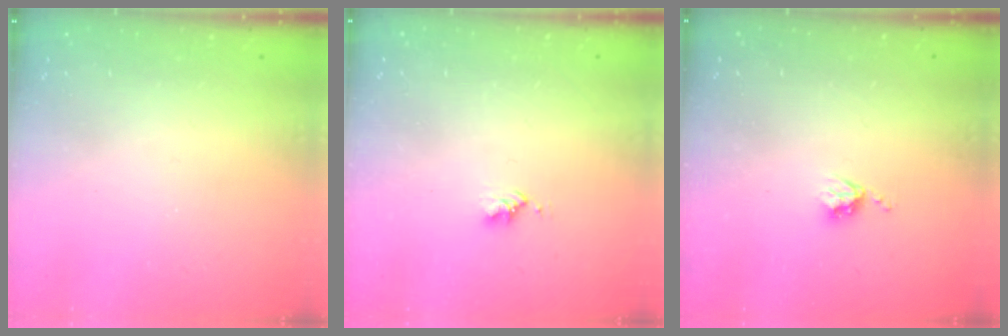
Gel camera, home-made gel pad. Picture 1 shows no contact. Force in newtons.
{"total": 2.6, "press": 2.6, "slide": 0.4}
{"total": 3.8, "press": 3.7, "slide": 0.5}